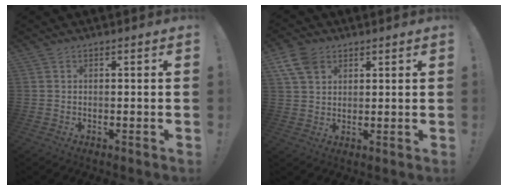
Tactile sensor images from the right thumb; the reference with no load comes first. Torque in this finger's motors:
{"motor_torque": [0.02, 0.04, 0.33, 0.26, 0.00]}